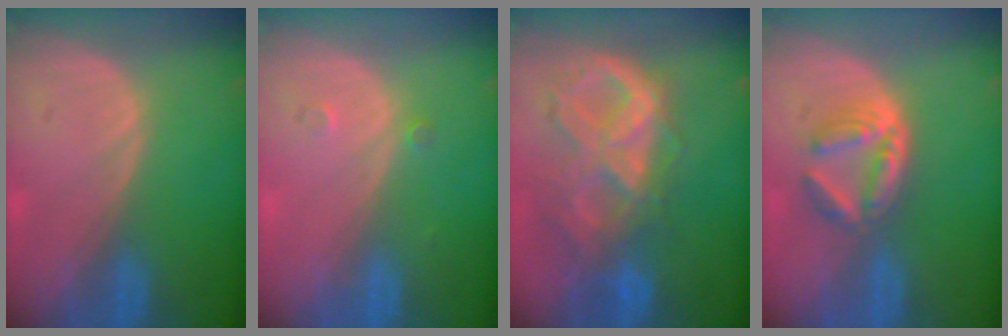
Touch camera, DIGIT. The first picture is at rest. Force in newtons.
{"total": 1.2, "press": 1.0, "slide": 0.7}
{"total": 10.5, "press": 8.8, "slide": 5.8}
{"total": 6.3, "press": 5.4, "slide": 3.2}